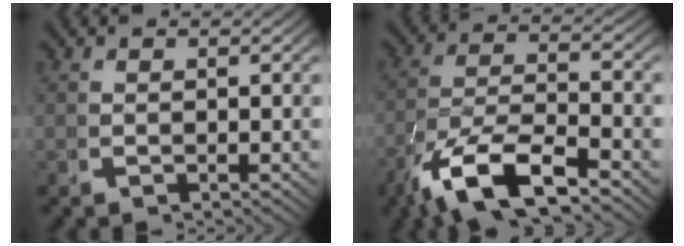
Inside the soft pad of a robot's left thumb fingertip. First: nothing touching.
{"total": 8.9, "force": [-3.0, 4.9, 6.8], "torque": [-0.150, -0.029, -0.038]}